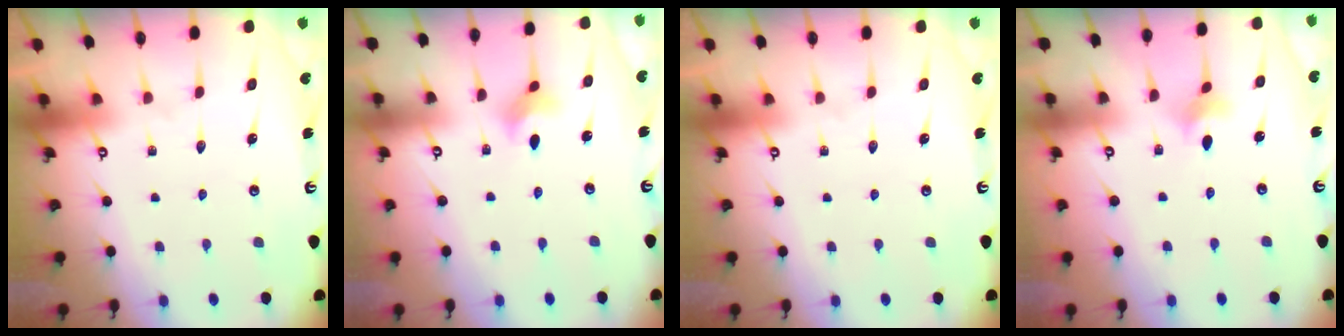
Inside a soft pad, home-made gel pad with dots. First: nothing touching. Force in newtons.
{"total": 3.0, "press": 3.0, "slide": 0.3}
{"total": 0.0}
{"total": 3.9, "press": 3.8, "slide": 0.7}